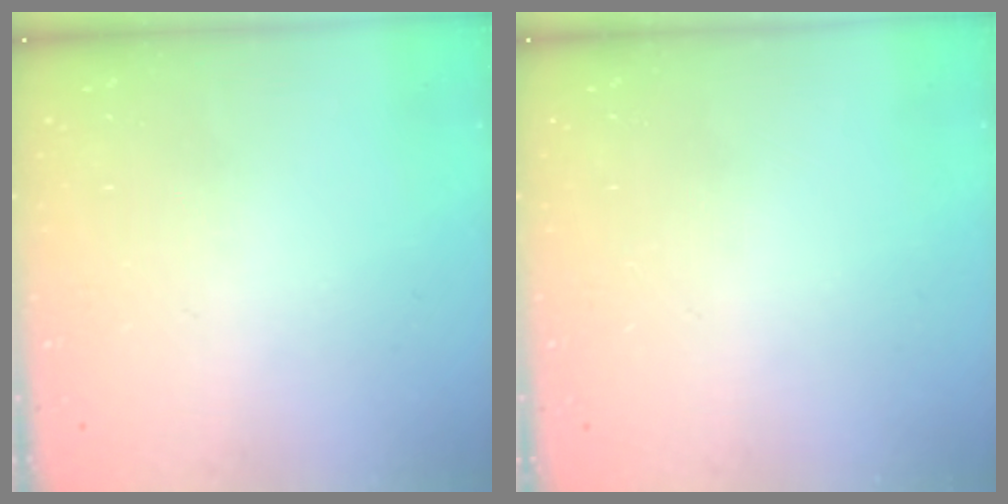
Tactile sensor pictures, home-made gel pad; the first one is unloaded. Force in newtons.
{"total": 0.0}